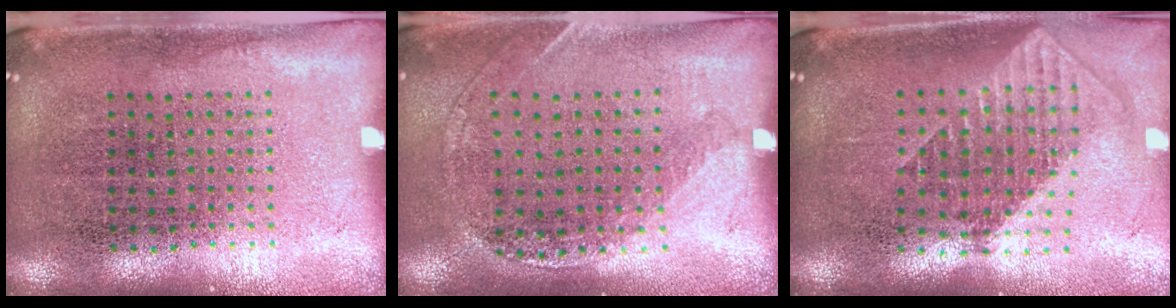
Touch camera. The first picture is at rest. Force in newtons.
{"total": 1.2, "press": 1.1, "slide": 0.3}
{"total": 1.9, "press": 1.5, "slide": 1.1}